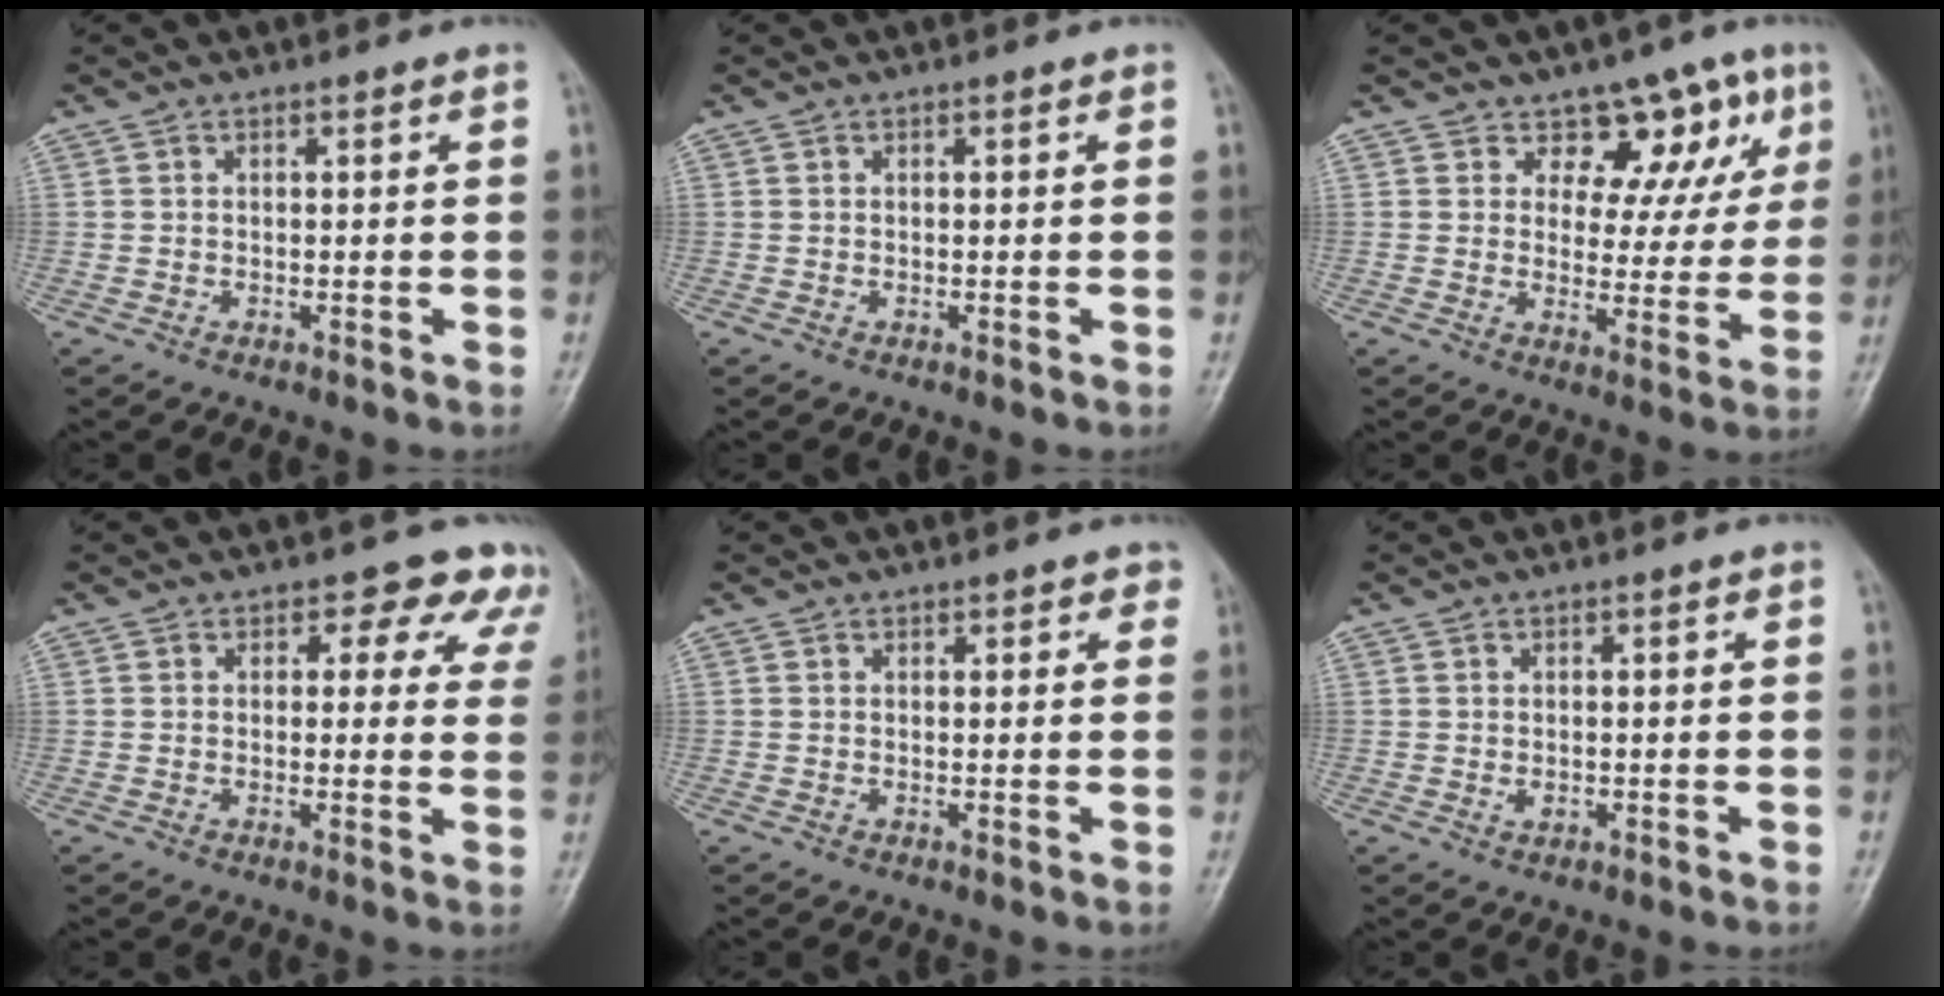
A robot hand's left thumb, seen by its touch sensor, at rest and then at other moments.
{"total": 0.0}
{"total": 10.6, "force": [6.2, 7.0, 4.9], "torque": [-0.005, -0.023, 0.077]}
{"total": 8.3, "force": [6.1, 5.0, 2.5], "torque": [0.026, -0.021, 0.045]}
{"total": 1.7, "force": [1.2, 1.0, 0.7], "torque": [0.013, -0.004, 0.007]}
{"total": 1.1, "force": [-0.1, 0.8, 0.8], "torque": [-0.009, -0.001, 0.000]}